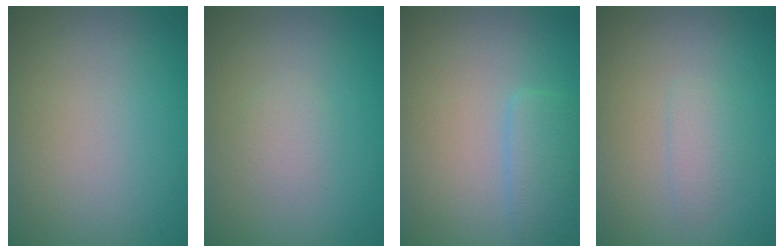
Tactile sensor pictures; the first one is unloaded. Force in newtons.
{"total": 1.1, "press": 1.1, "slide": 0.0}
{"total": 2.3, "press": 2.3, "slide": 0.2}
{"total": 1.3, "press": 1.3, "slide": 0.1}